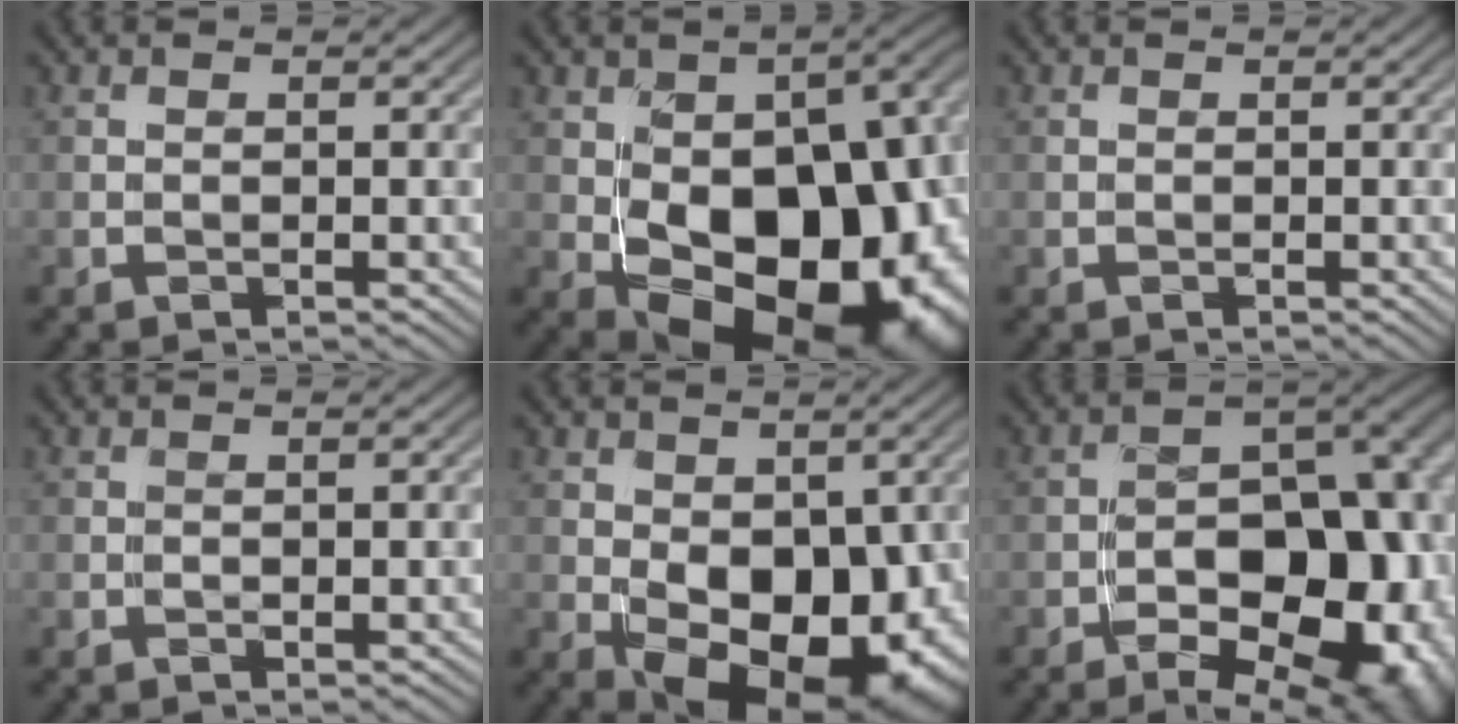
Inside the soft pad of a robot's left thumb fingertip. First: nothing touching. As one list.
[{"total": 18.8, "force": [-3.1, 12.1, 14.1], "torque": [-0.175, -0.043, -0.009]}, {"total": 0.0}, {"total": 0.7, "force": [-0.4, 0.4, 0.4], "torque": [-0.002, -0.003, -0.003]}, {"total": 13.1, "force": [-2.6, 8.1, 10.0], "torque": [-0.152, -0.036, -0.019]}, {"total": 17.8, "force": [-7.5, 11.1, 11.7], "torque": [-0.095, 0.019, -0.092]}]